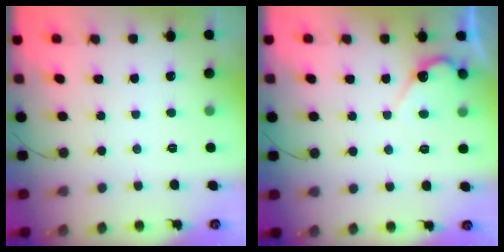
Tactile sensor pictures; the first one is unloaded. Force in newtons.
{"total": 5.9, "press": 5.9, "slide": 0.4}